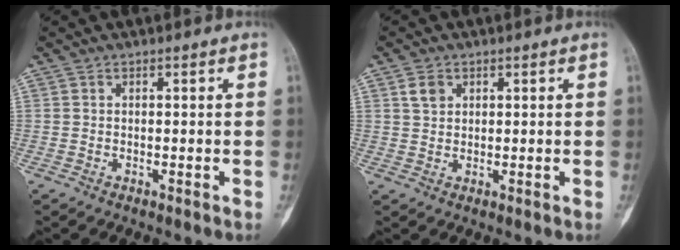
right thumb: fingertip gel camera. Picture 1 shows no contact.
{"total": 2.7, "force": [1.3, 2.0, 1.3], "torque": [-0.017, -0.001, 0.026]}